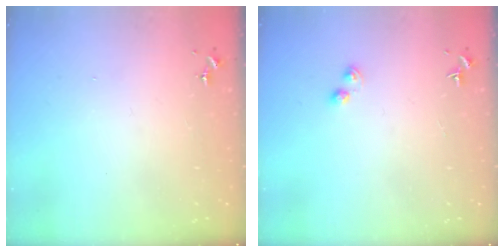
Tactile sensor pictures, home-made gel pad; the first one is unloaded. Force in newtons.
{"total": 2.8, "press": 2.8, "slide": 0.4}